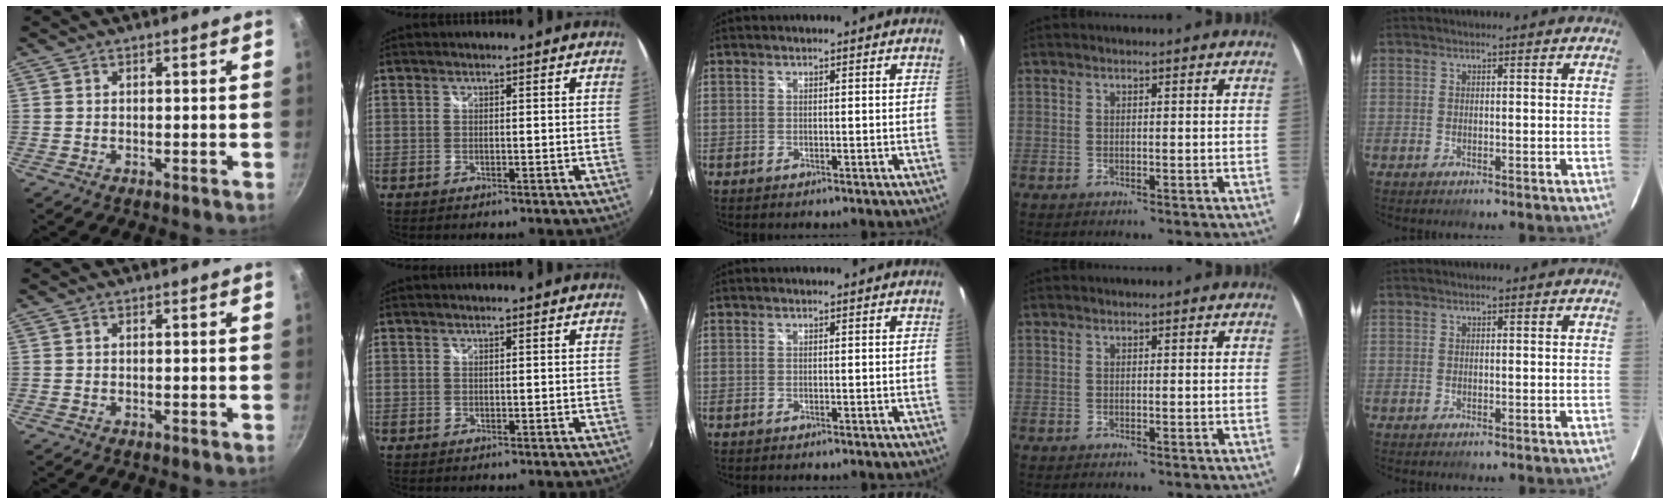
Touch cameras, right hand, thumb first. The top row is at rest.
{}